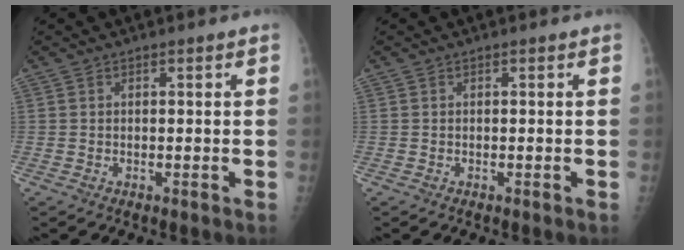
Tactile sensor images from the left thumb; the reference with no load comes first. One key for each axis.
{"total": 0.0}